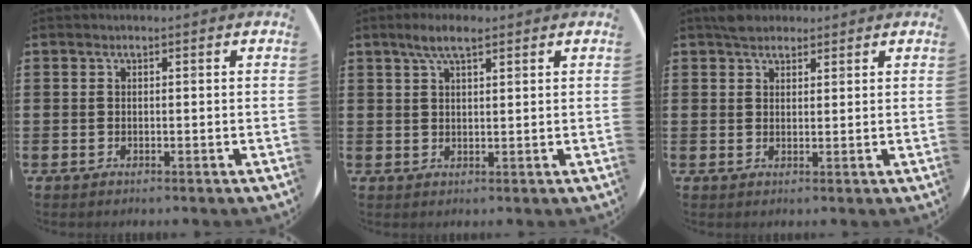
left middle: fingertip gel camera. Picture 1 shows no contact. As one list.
[{"total": 3.8, "force": [2.5, 1.0, 2.6], "torque": [-0.048, 0.004, 0.042]}, {"total": 2.5, "force": [2.2, 1.1, 0.3], "torque": [-0.001, 0.003, 0.042]}]